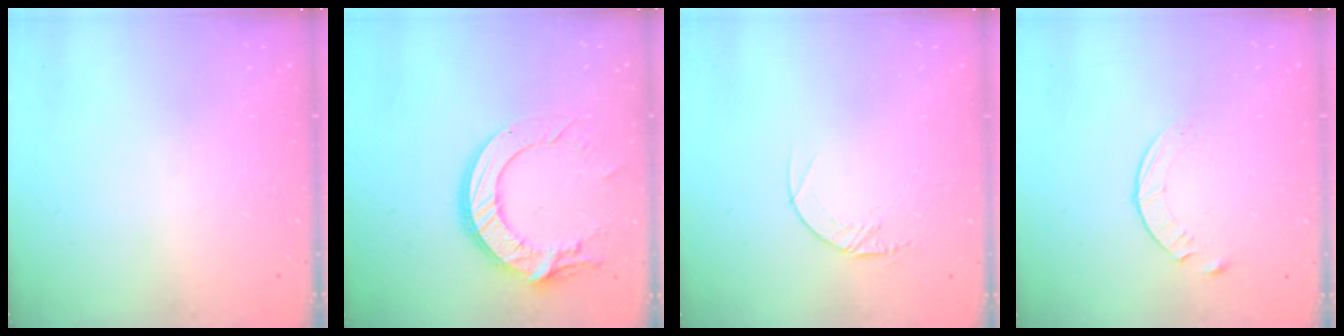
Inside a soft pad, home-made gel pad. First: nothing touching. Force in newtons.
{"total": 15.3, "press": 15.2, "slide": 1.5}
{"total": 4.6, "press": 4.6, "slide": 0.4}
{"total": 5.6, "press": 5.6, "slide": 0.7}